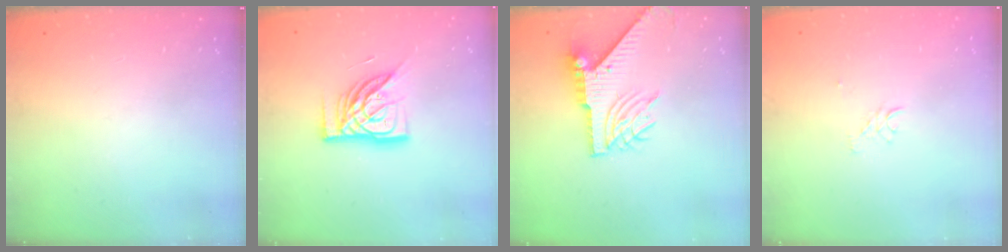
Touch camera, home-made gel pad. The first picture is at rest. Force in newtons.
{"total": 14.5, "press": 14.5, "slide": 1.0}
{"total": 8.7, "press": 8.6, "slide": 1.2}
{"total": 2.6, "press": 2.6, "slide": 0.1}